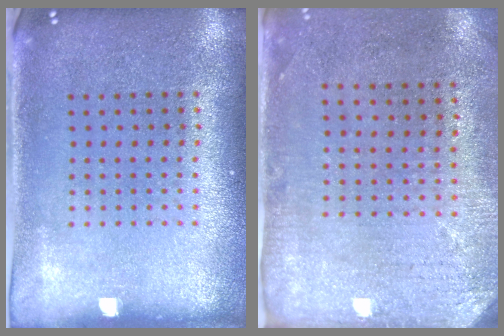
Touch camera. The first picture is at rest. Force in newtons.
{"total": 2.9, "press": 2.4, "slide": 1.7}